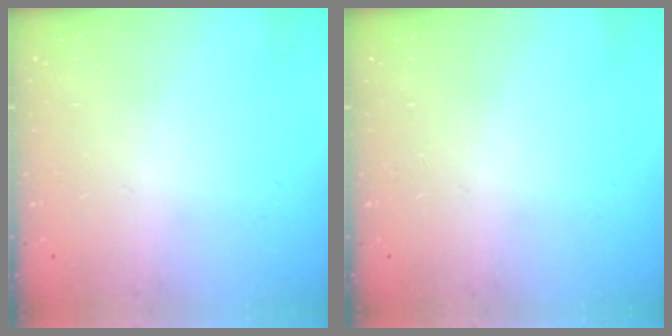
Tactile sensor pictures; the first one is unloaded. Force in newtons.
{"total": 0.0}